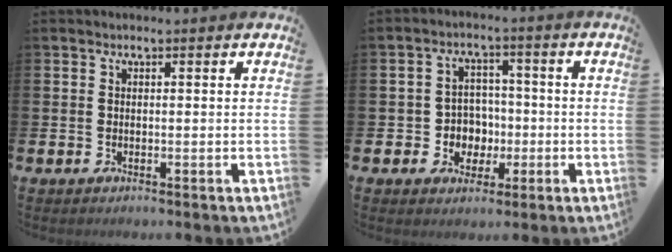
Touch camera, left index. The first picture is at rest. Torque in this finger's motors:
{"motor_torque": [0.49, -0.09, 0.05, 0.07]}